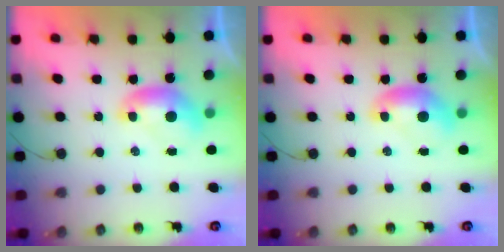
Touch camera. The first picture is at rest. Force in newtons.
{"total": 0.0}